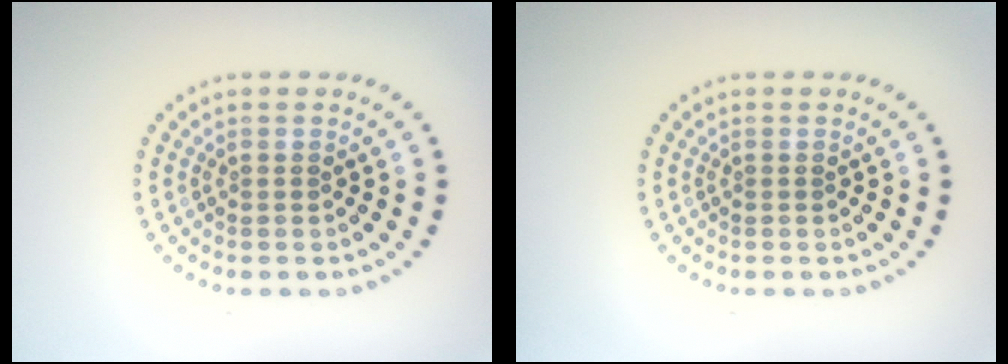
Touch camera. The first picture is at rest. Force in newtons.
{"total": 0.0}